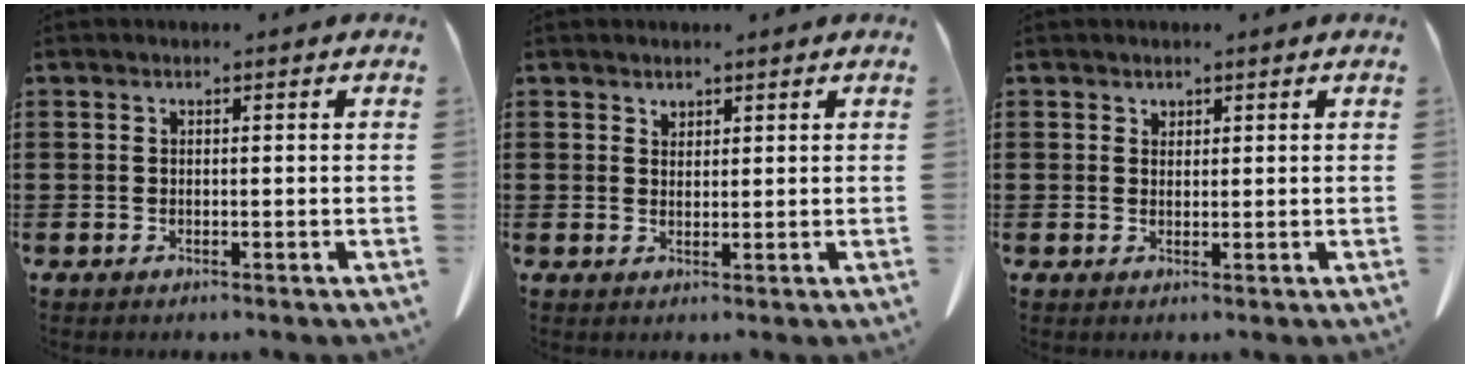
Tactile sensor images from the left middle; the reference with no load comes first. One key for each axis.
{"total": 1.8, "fx": 1.6, "fy": 0.9, "fz": -0.1, "tx": 0.007, "ty": -0.001, "tz": 0.031}
{"total": 1.3, "fx": 1.1, "fy": 0.7, "fz": -0.1, "tx": -0.002, "ty": 0.001, "tz": 0.021}